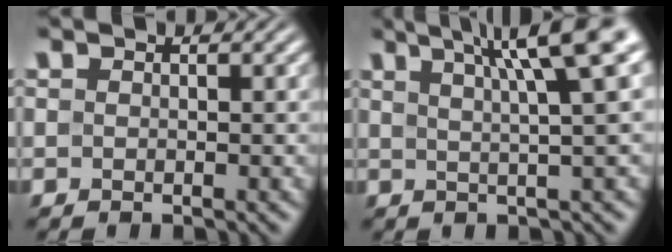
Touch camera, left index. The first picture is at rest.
{"total": 8.2, "force": [4.0, 1.3, 7.1], "torque": [-0.065, 0.031, 0.052]}